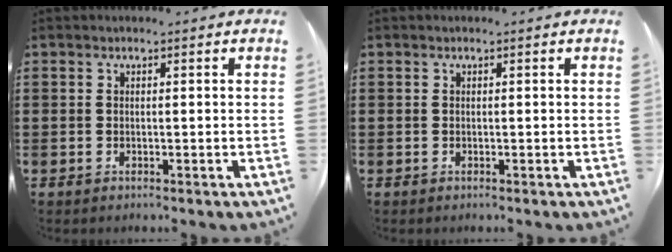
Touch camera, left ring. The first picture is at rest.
{"total": 0.0}